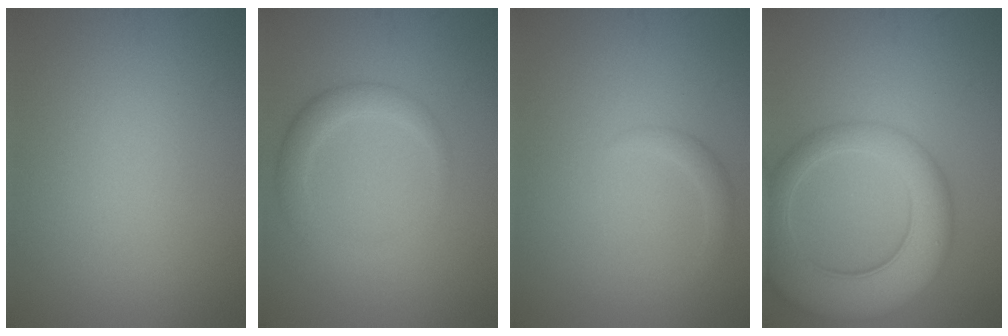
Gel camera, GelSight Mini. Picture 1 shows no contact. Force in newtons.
{"total": 2.6, "press": 2.6, "slide": 0.4}
{"total": 1.2, "press": 1.1, "slide": 0.1}
{"total": 8.8, "press": 8.7, "slide": 0.5}